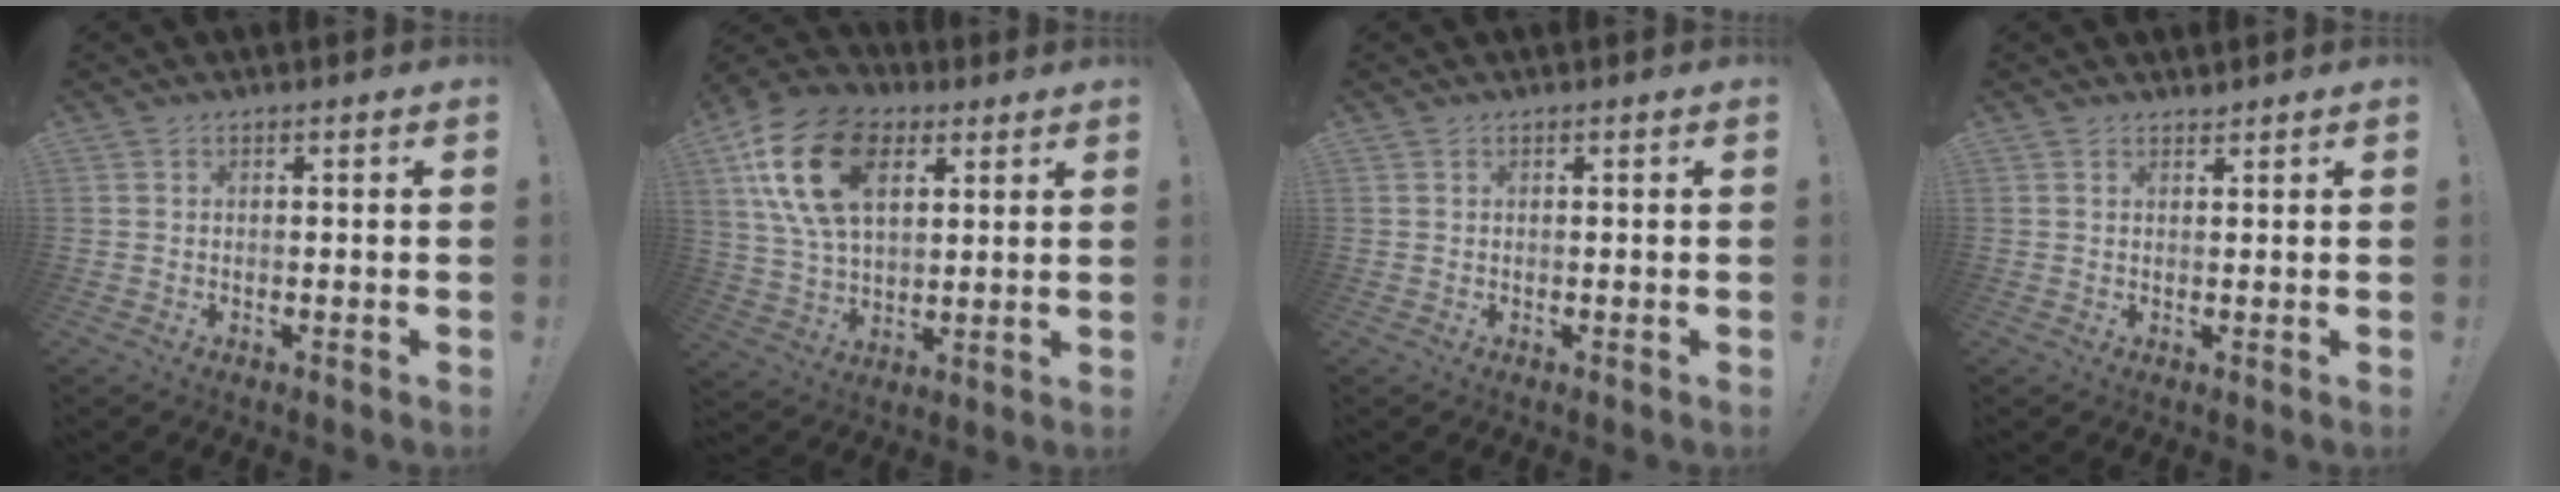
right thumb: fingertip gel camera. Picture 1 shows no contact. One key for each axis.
{"total": 20.4, "fx": 8.2, "fy": 12.7, "fz": 13.6, "tx": -0.256, "ty": -0.023, "tz": 0.146}
{"total": 0.0}
{"total": 0.9, "fx": 0.9, "fy": 0.2, "fz": 0.0, "tx": 0.001, "ty": -0.003, "tz": 0.017}